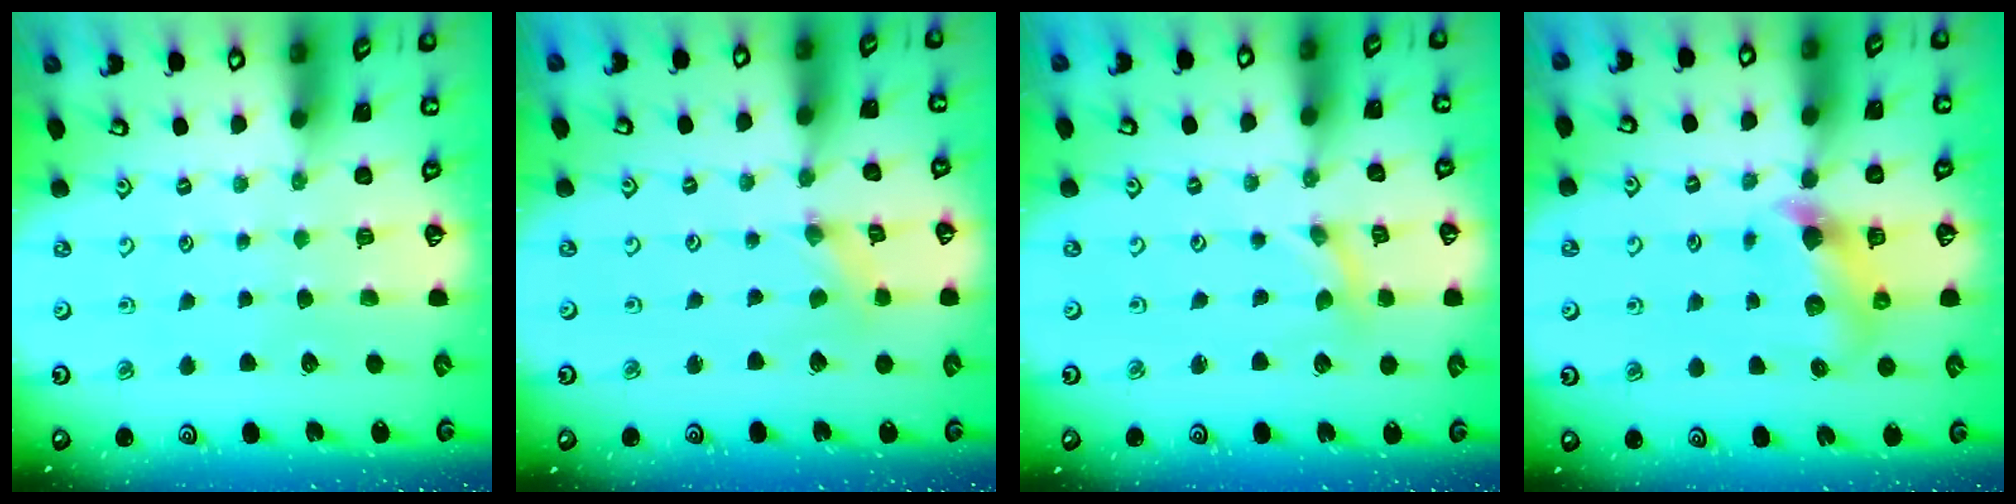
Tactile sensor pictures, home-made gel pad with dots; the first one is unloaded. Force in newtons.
{"total": 0.0}
{"total": 0.0}
{"total": 6.2, "press": 6.1, "slide": 0.6}